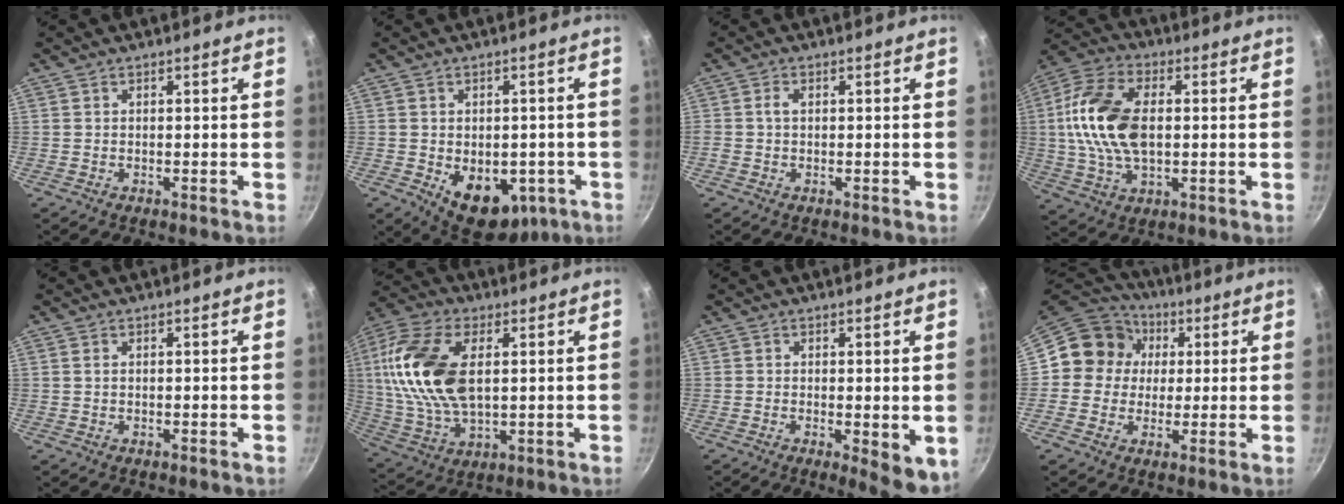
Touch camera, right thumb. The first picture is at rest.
{"total": 12.8, "force": [-3.7, 8.3, 9.0], "torque": [-0.082, -0.008, -0.031]}
{"total": 1.6, "force": [0.1, 1.1, 1.1], "torque": [-0.019, 0.005, 0.001]}
{"total": 16.4, "force": [1.0, 9.8, 13.2], "torque": [-0.246, 0.016, 0.008]}
{"total": 0.6, "force": [0.1, 0.4, 0.4], "torque": [-0.009, 0.000, 0.002]}
{"total": 19.4, "force": [3.7, 10.9, 15.7], "torque": [-0.305, -0.001, 0.069]}
{"total": 6.1, "force": [-0.8, 2.2, 5.6], "torque": [-0.064, -0.009, -0.007]}
{"total": 12.2, "force": [2.2, 11.2, 4.2], "torque": [-0.043, 0.022, 0.017]}